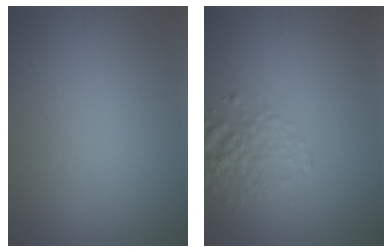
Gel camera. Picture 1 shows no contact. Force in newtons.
{"total": 2.6, "press": 2.6, "slide": 0.1}